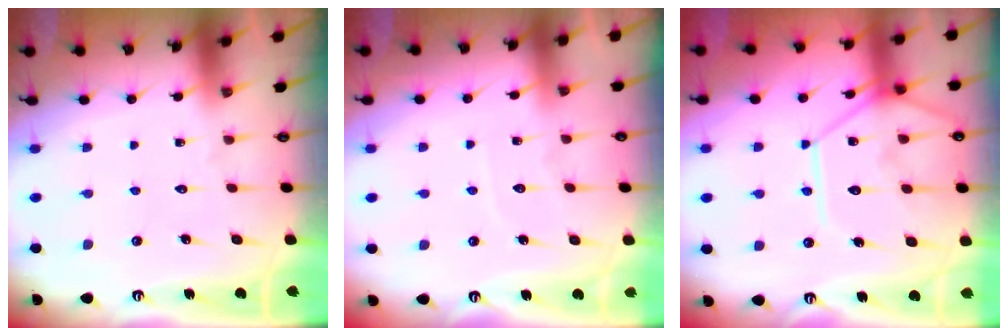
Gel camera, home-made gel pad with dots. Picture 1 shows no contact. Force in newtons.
{"total": 4.5, "press": 4.4, "slide": 0.5}
{"total": 13.7, "press": 13.6, "slide": 1.6}